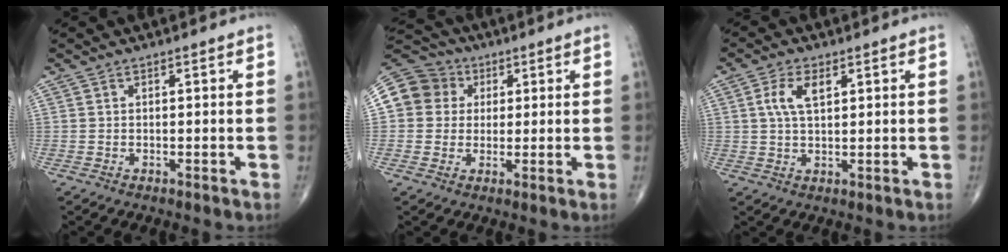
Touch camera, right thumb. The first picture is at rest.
{"total": 10.8, "force": [2.1, 10.0, 3.4], "torque": [-0.049, 0.023, 0.028]}
{"total": 5.3, "force": [1.7, 2.6, 4.2], "torque": [-0.089, 0.003, 0.034]}